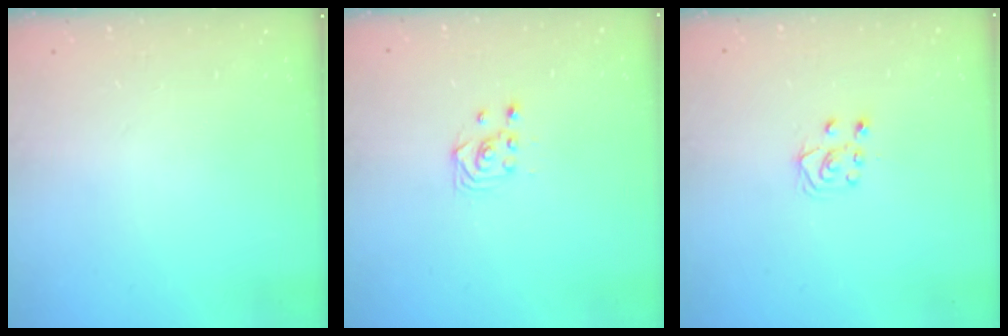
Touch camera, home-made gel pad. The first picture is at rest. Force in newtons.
{"total": 3.4, "press": 3.4, "slide": 0.5}
{"total": 5.8, "press": 5.8, "slide": 0.5}